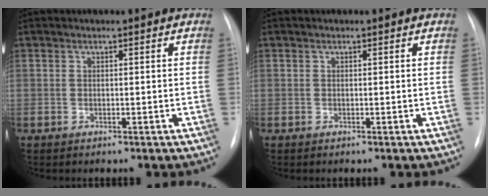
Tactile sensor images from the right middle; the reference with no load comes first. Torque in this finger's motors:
{"motor_torque": [0.00, -0.02, 0.00, 0.00]}